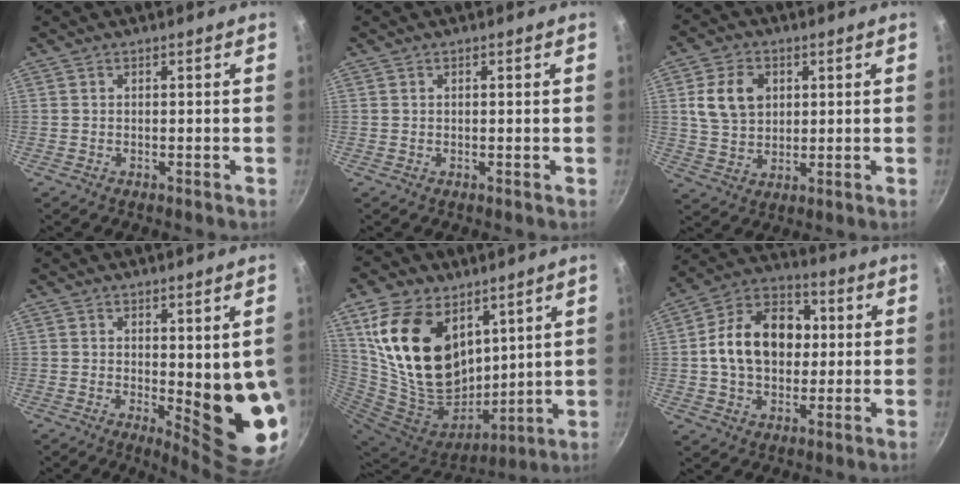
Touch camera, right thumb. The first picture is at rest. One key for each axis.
{"total": 0.0}
{"total": 9.4, "fx": 2.4, "fy": 7.0, "fz": 5.8, "tx": -0.086, "ty": 0.000, "tz": 0.044}
{"total": 11.4, "fx": 0.4, "fy": 3.6, "fz": 10.8, "tx": -0.109, "ty": -0.034, "tz": 0.014}
{"total": 25.5, "fx": 11.2, "fy": 16.5, "fz": 16.0, "tx": -0.301, "ty": -0.060, "tz": 0.220}
{"total": 16.6, "fx": 1.2, "fy": 12.1, "fz": 11.3, "tx": -0.153, "ty": 0.026, "tz": 0.003}